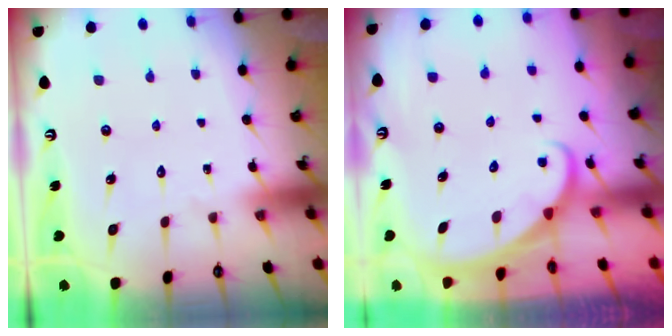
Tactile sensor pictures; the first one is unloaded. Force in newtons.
{"total": 2.0, "press": 2.0, "slide": 0.0}